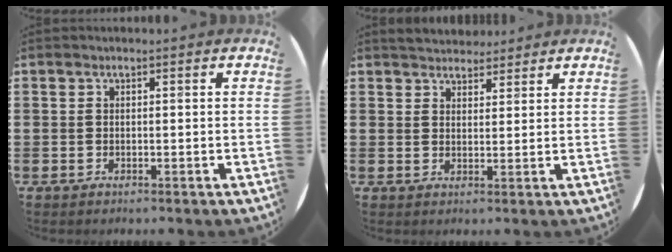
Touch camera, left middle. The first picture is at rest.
{"total": 3.5, "force": [3.4, 0.8, 0.1], "torque": [0.000, -0.008, 0.062]}